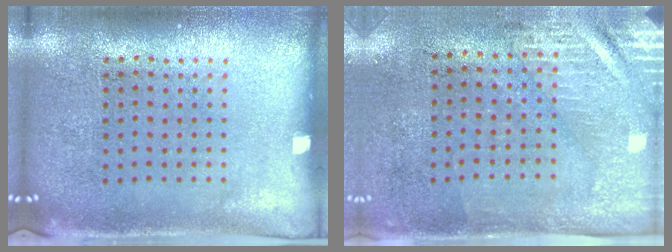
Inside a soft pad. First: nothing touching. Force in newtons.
{"total": 2.9, "press": 2.5, "slide": 1.5}